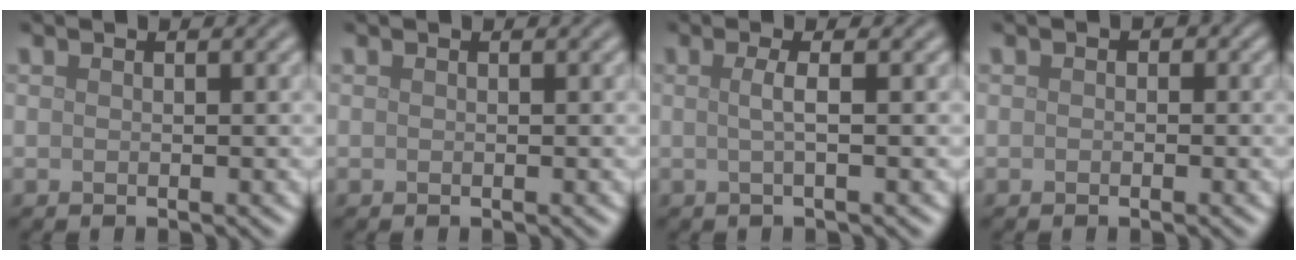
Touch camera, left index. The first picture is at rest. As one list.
[{"total": 0.0}, {"total": 1.9, "force": [0.1, 0.6, 1.8], "torque": [-0.030, 0.003, -0.005]}, {"total": 0.6, "force": [-0.1, 0.5, 0.2], "torque": [0.000, -0.005, -0.004]}]